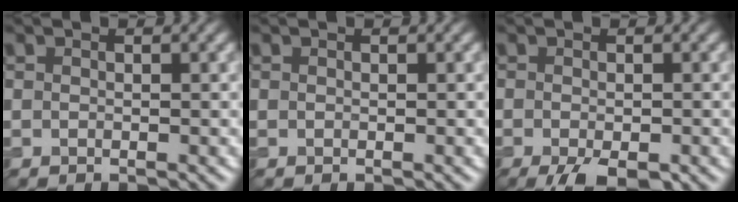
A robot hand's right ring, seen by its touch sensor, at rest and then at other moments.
{"total": 0.0}
{"total": 4.8, "force": [-2.8, 1.6, 3.5], "torque": [-0.053, -0.009, -0.040]}